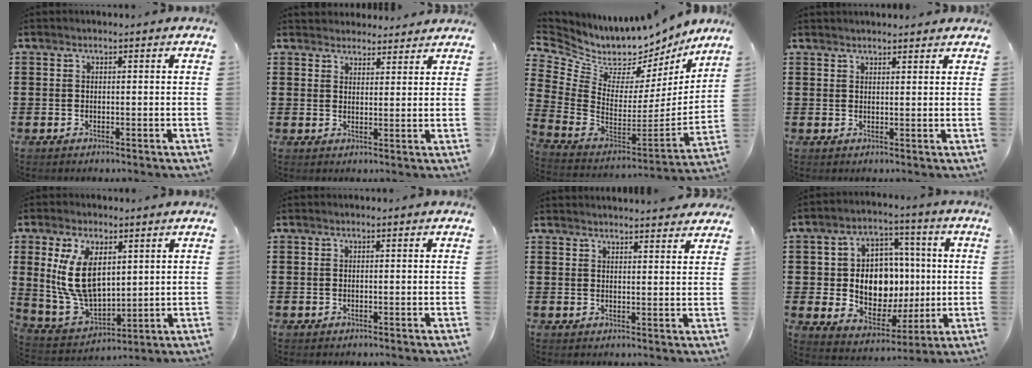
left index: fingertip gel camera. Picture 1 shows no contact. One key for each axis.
{"total": 3.1, "fx": 2.9, "fy": 0.9, "fz": -0.2, "tx": -0.006, "ty": -0.007, "tz": 0.056}
{"total": 5.5, "fx": 4.7, "fy": 2.7, "fz": 0.0, "tx": -0.047, "ty": -0.066, "tz": 0.078}
{"total": 1.6, "fx": 1.6, "fy": 0.1, "fz": 0.3, "tx": -0.009, "ty": 0.001, "tz": 0.031}
{"total": 10.9, "fx": 3.4, "fy": 6.1, "fz": 8.5, "tx": -0.211, "ty": -0.003, "tz": 0.058}
{"total": 0.0}
{"total": 2.9, "fx": 2.8, "fy": -0.3, "fz": 0.3, "tx": -0.005, "ty": -0.013, "tz": 0.052}
{"total": 10.7, "fx": 0.9, "fy": 8.6, "fz": 6.3, "tx": -0.115, "ty": 0.009, "tz": 0.022}